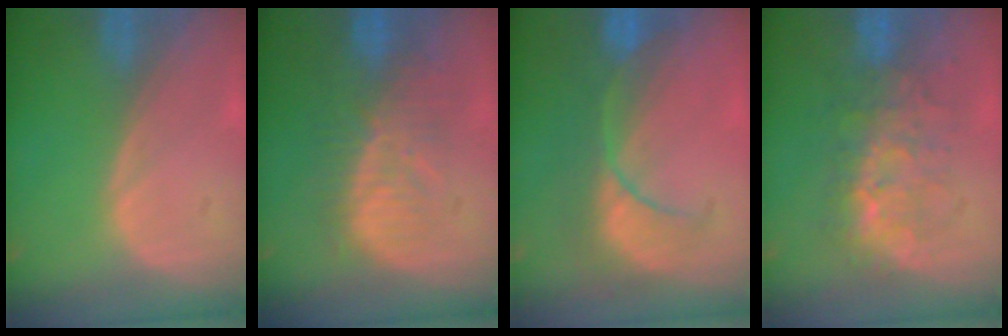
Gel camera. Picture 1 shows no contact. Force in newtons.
{"total": 10.0, "press": 8.8, "slide": 4.6}
{"total": 7.9, "press": 7.7, "slide": 1.6}
{"total": 8.1, "press": 7.8, "slide": 1.9}